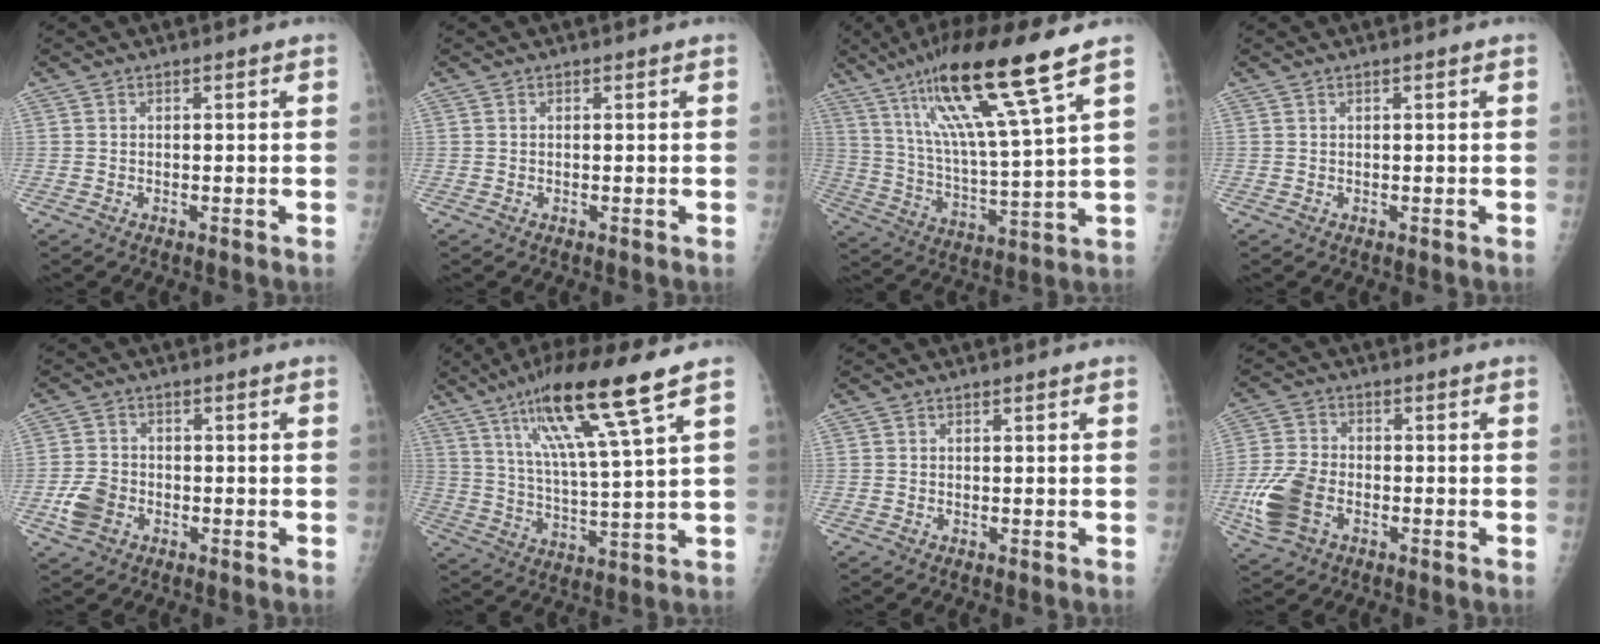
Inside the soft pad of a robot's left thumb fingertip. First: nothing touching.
{"total": 0.0}
{"total": 19.7, "force": [11.5, 1.4, 15.9], "torque": [-0.285, -0.041, 0.207]}
{"total": 0.0}
{"total": 5.5, "force": [-2.3, 4.1, 2.7], "torque": [-0.053, 0.014, -0.044]}
{"total": 16.4, "force": [9.2, 0.7, 13.5], "torque": [-0.245, -0.030, 0.167]}
{"total": 0.0}
{"total": 9.9, "force": [-3.6, 6.5, 6.5], "torque": [-0.148, 0.008, -0.069]}